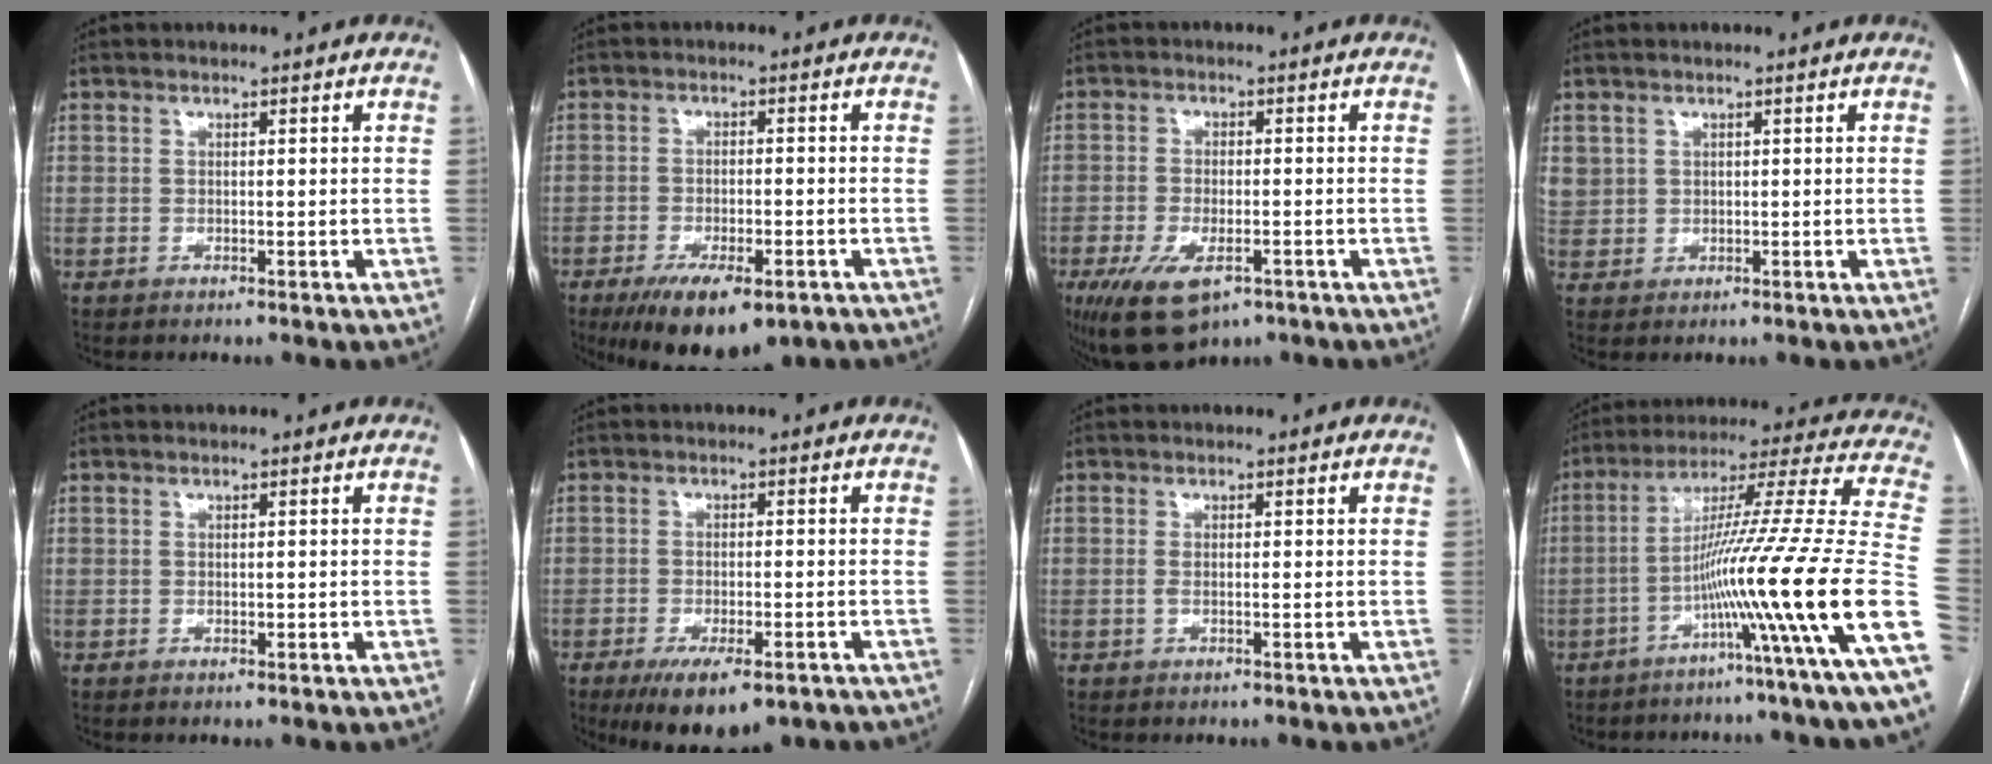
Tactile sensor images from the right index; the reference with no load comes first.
{"total": 11.3, "force": [-7.3, 3.8, 7.8], "torque": [-0.122, -0.015, -0.106]}
{"total": 9.0, "force": [-4.9, 4.0, 6.3], "torque": [-0.114, -0.012, -0.075]}
{"total": 3.2, "force": [1.3, 2.9, 0.5], "torque": [-0.007, 0.011, 0.034]}
{"total": 0.5, "force": [-0.1, 0.3, 0.4], "torque": [-0.006, 0.000, 0.000]}
{"total": 10.3, "force": [-7.0, 3.1, 6.9], "torque": [-0.102, -0.015, -0.100]}
{"total": 0.8, "force": [-0.1, 0.2, 0.7], "torque": [-0.018, -0.001, 0.000]}
{"total": 27.9, "force": [-7.8, -1.4, 26.7], "torque": [-0.366, -0.017, -0.140]}